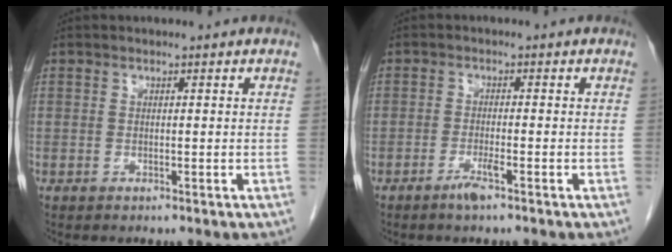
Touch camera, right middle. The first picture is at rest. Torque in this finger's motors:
{"motor_torque": [-0.13, -0.07, 0.04, 0.03]}